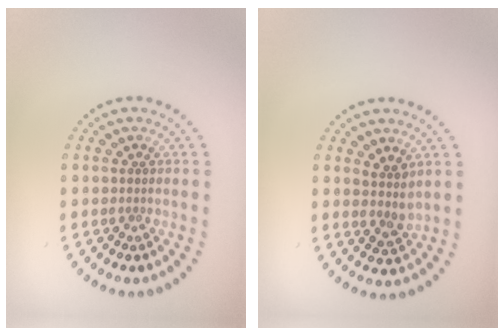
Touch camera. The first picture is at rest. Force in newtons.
{"total": 2.0, "press": 1.6, "slide": 1.2}